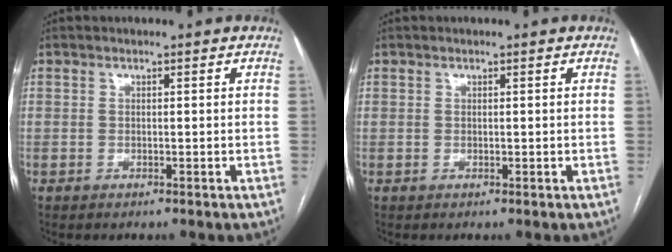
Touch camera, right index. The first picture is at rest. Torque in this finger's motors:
{"motor_torque": [0.09, 0.05, 0.01, 0.00]}